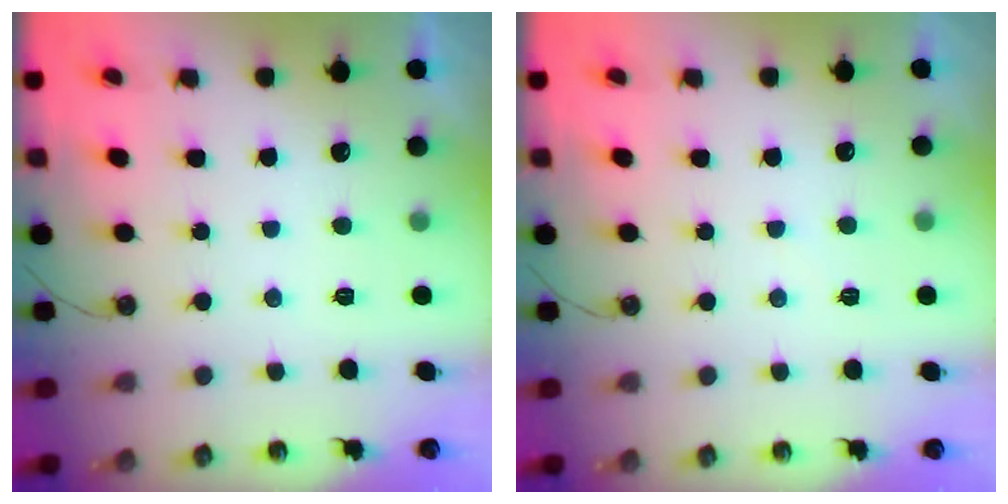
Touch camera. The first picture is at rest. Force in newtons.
{"total": 3.7, "press": 3.7, "slide": 0.6}